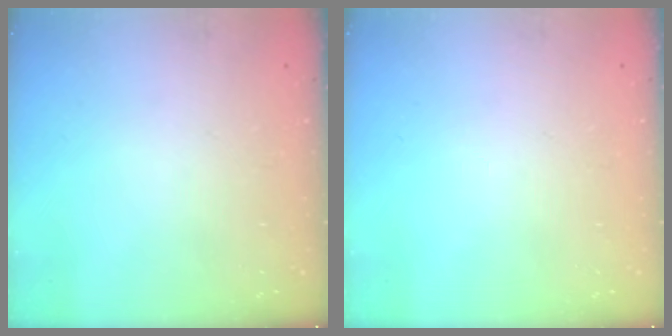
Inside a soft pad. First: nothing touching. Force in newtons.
{"total": 0.0}